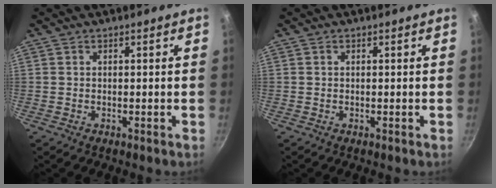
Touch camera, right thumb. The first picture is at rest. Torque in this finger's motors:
{"motor_torque": [-0.03, -0.30, -0.35, 0.17, 0.01]}